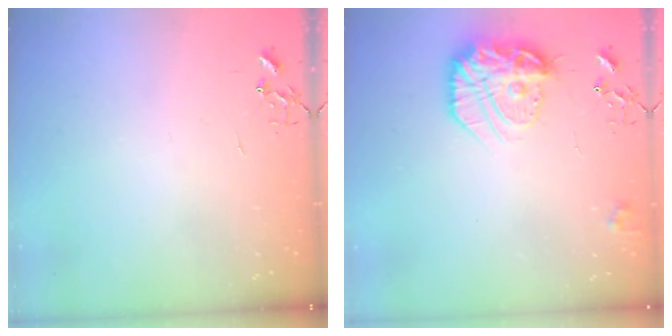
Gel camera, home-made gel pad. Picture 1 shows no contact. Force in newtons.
{"total": 18.4, "press": 18.4, "slide": 1.1}